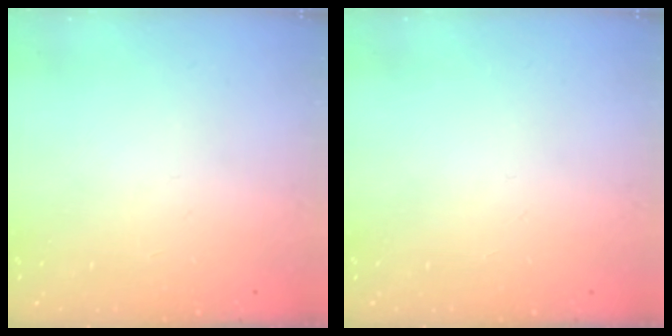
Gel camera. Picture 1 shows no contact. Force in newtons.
{"total": 0.0}